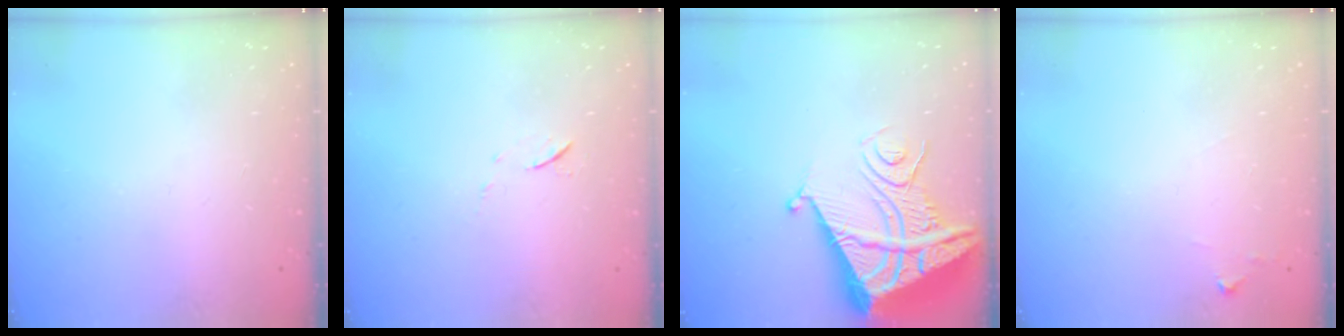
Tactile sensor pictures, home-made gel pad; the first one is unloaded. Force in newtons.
{"total": 5.2, "press": 5.1, "slide": 0.7}
{"total": 13.1, "press": 13.0, "slide": 1.6}
{"total": 4.4, "press": 4.4, "slide": 0.7}